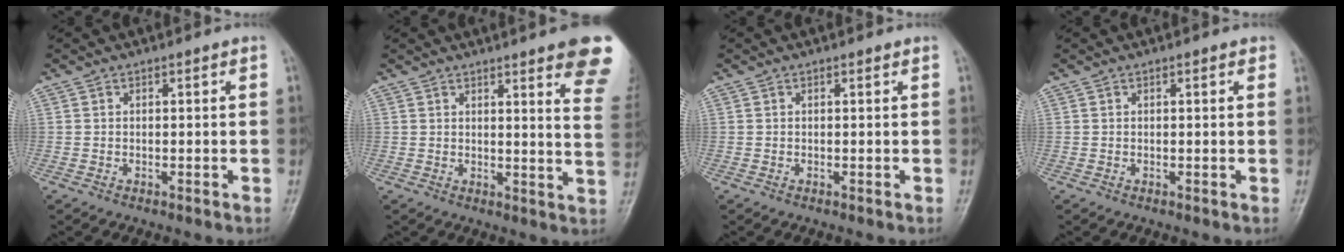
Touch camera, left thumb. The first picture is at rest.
{"total": 13.3, "force": [8.5, 1.9, 10.0], "torque": [-0.094, -0.040, 0.083]}
{"total": 0.0}
{"total": 0.9, "force": [0.5, 0.3, 0.7], "torque": [-0.010, 0.000, 0.004]}